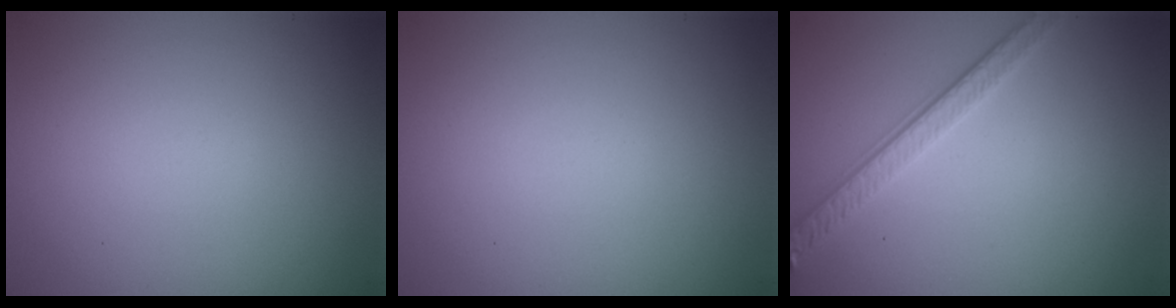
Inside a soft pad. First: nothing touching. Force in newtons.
{"total": 0.0}
{"total": 2.9, "press": 2.5, "slide": 1.5}